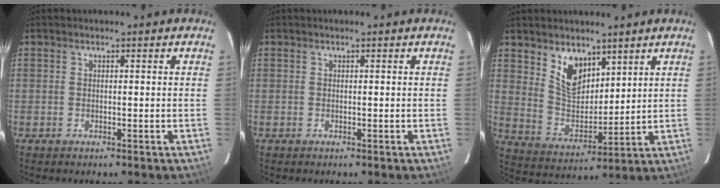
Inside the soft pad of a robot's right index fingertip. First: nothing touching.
{"total": 0.0}
{"total": 9.2, "force": [5.8, 5.3, 4.9], "torque": [-0.084, 0.001, 0.120]}